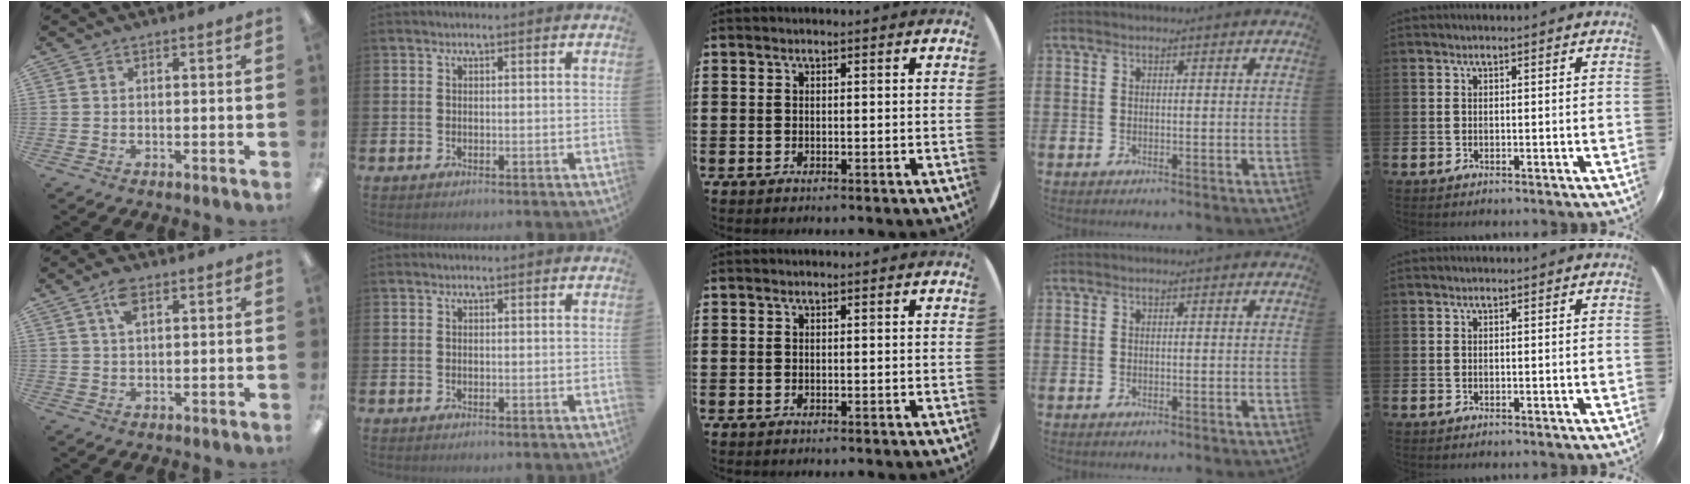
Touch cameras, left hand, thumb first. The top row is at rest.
{"thumb": {"total": 4.8, "force": [2.6, 2.1, 3.4], "torque": [-0.067, 0.003, 0.044]}}